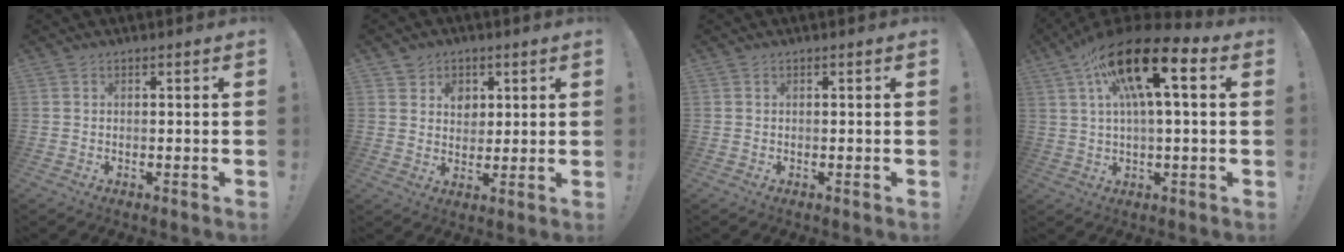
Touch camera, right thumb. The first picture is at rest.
{"total": 6.4, "force": [3.0, 5.6, 1.1], "torque": [-0.014, -0.019, 0.057]}
{"total": 0.0}
{"total": 18.9, "force": [6.3, 6.6, 16.5], "torque": [-0.280, -0.018, 0.099]}